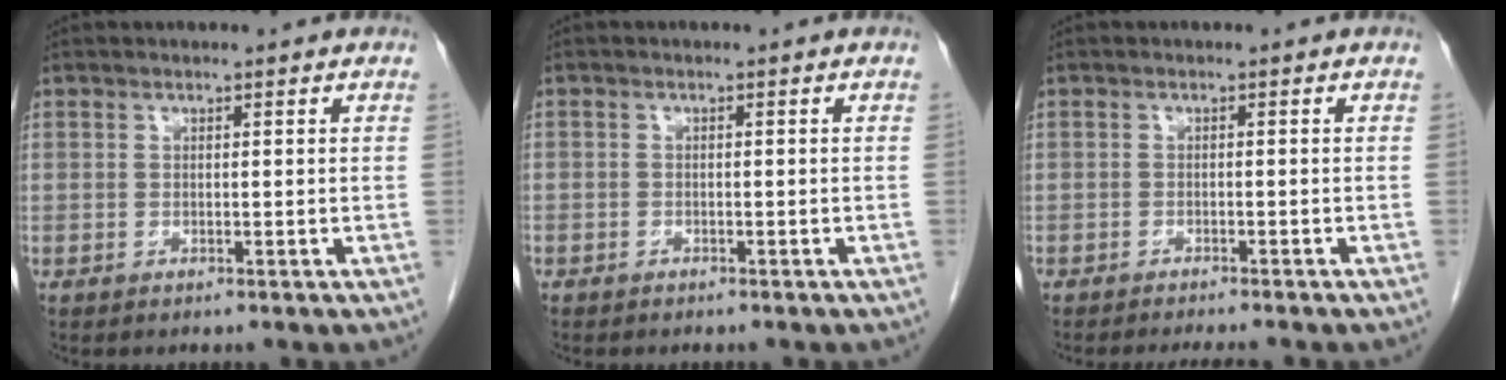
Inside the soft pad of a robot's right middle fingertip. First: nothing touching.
{"total": 0.9, "force": [-0.6, 0.6, 0.1], "torque": [-0.009, 0.003, -0.012]}
{"total": 4.4, "force": [-4.0, 0.5, 1.8], "torque": [-0.018, -0.007, -0.055]}